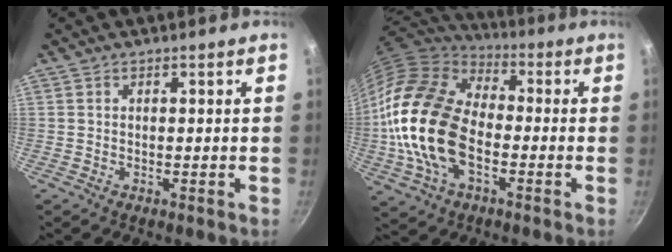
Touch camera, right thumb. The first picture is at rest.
{"total": 22.0, "force": [-3.6, 13.3, 17.2], "torque": [-0.350, 0.019, -0.074]}